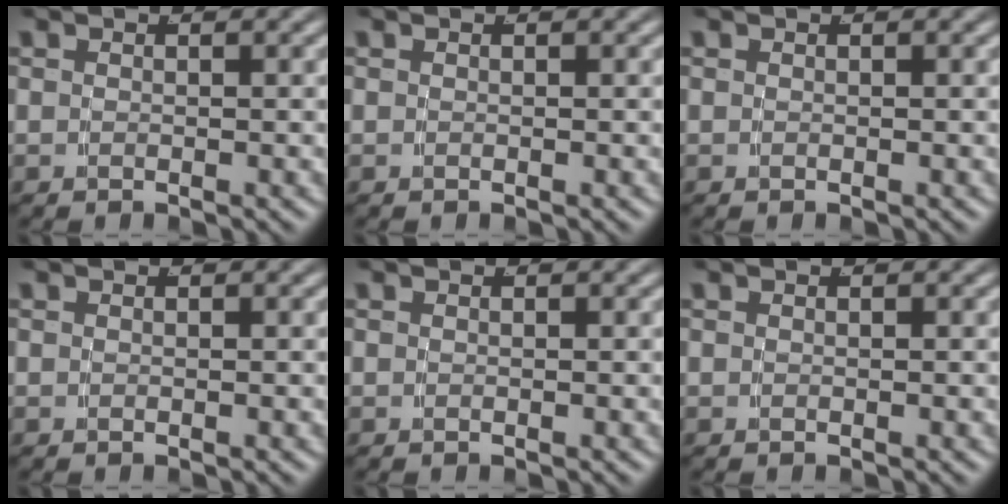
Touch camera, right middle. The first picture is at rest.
{"total": 0.0}
{"total": 0.0}
{"total": 0.0}
{"total": 0.0}
{"total": 0.0}